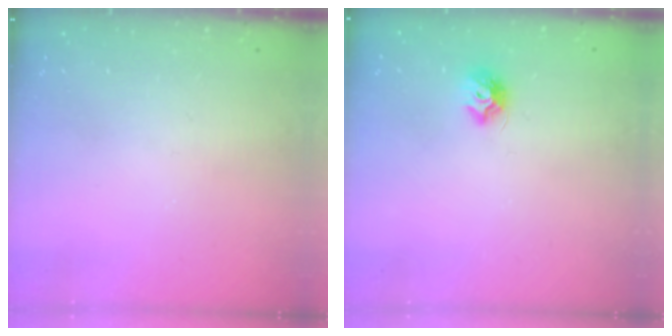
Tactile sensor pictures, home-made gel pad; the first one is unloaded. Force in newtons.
{"total": 7.4, "press": 7.4, "slide": 0.2}